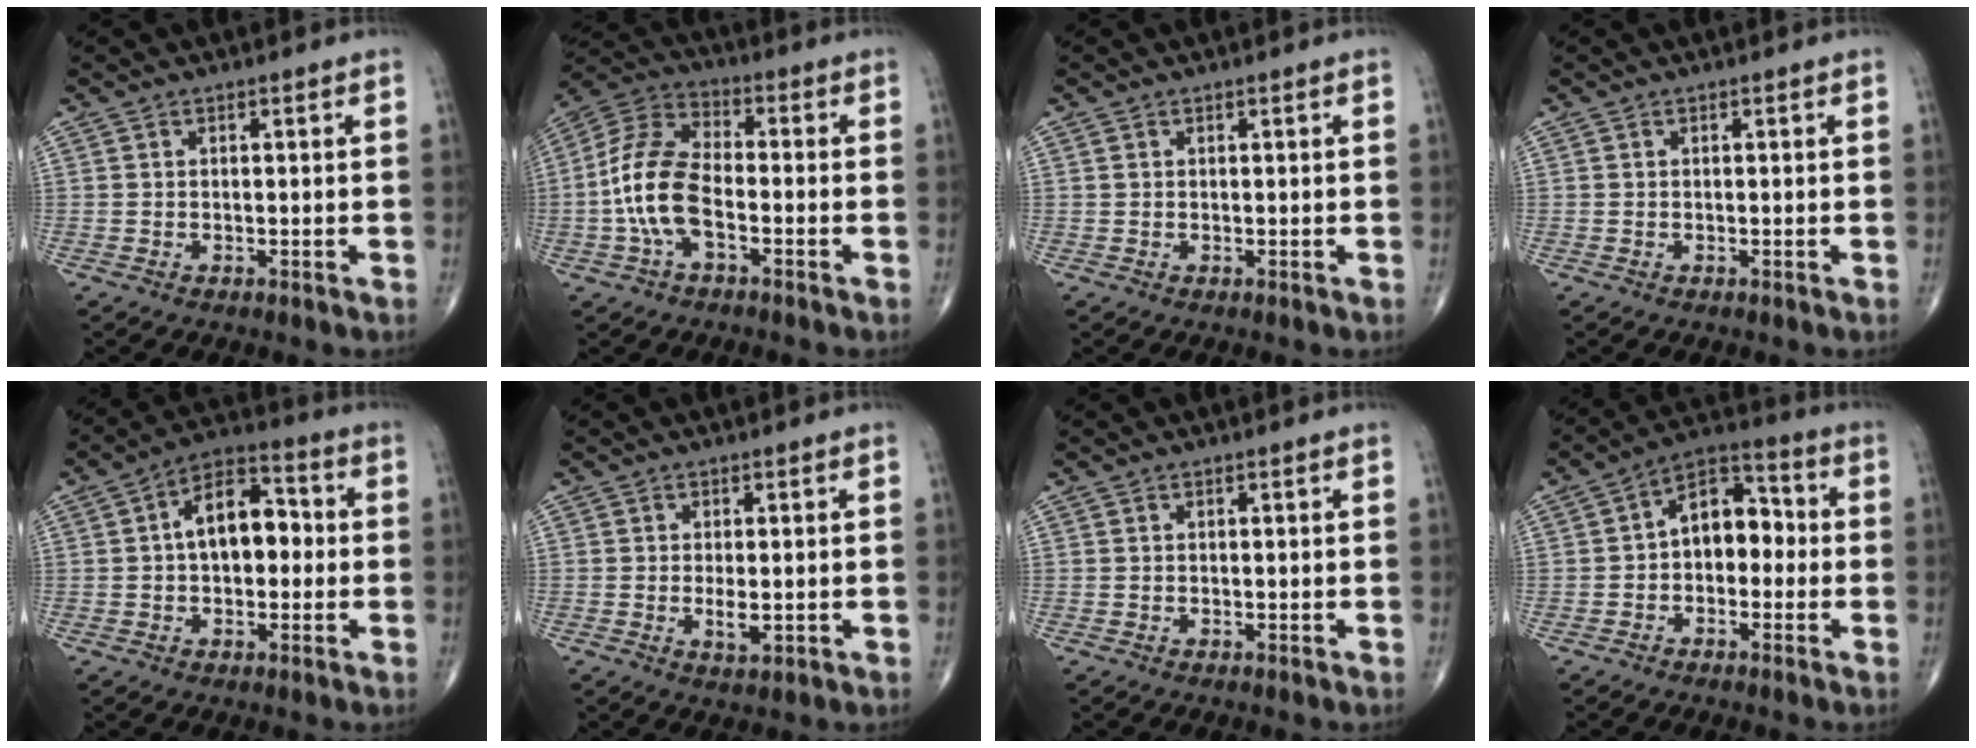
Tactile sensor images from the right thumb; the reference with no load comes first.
{"total": 12.3, "force": [-2.8, 6.3, 10.2], "torque": [-0.216, 0.037, -0.061]}
{"total": 0.5, "force": [0.2, 0.4, 0.2], "torque": [-0.004, 0.002, 0.005]}
{"total": 0.0}
{"total": 11.0, "force": [0.4, 6.7, 8.7], "torque": [-0.115, 0.032, -0.004]}
{"total": 2.9, "force": [-0.3, 1.2, 2.6], "torque": [-0.047, -0.006, -0.006]}
{"total": 0.0}
{"total": 9.8, "force": [-0.6, 6.5, 7.3], "torque": [-0.078, 0.039, -0.027]}